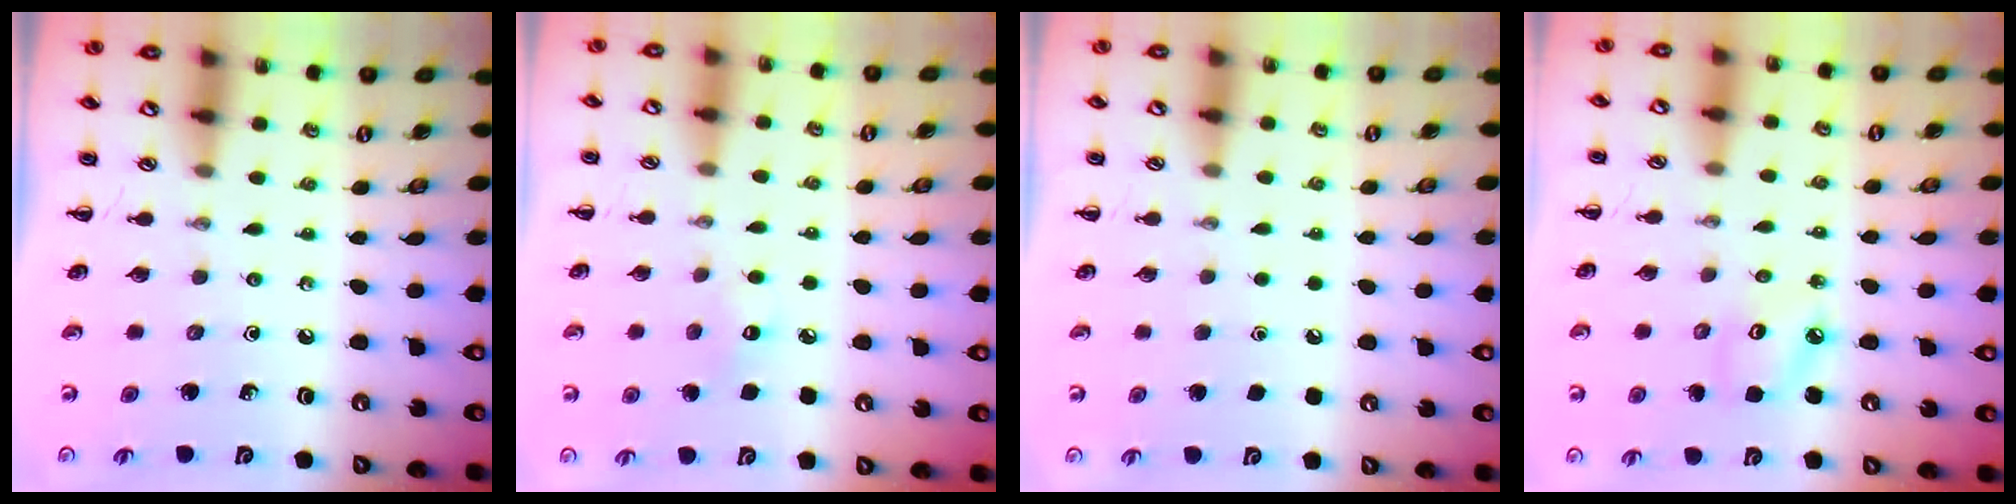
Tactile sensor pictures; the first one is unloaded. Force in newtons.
{"total": 5.6, "press": 5.5, "slide": 1.0}
{"total": 1.8, "press": 1.7, "slide": 0.1}
{"total": 3.8, "press": 3.7, "slide": 0.5}